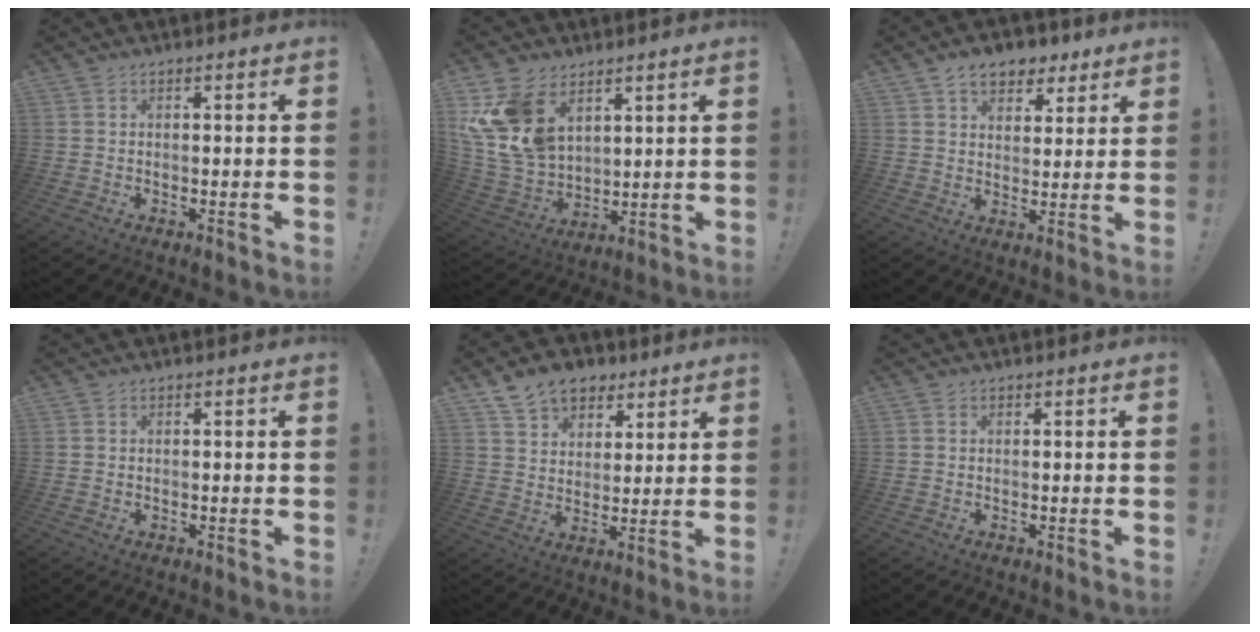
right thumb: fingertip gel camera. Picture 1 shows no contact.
{"total": 16.0, "force": [7.7, 10.8, 8.9], "torque": [-0.187, -0.047, 0.151]}
{"total": 9.0, "force": [5.6, 5.9, 3.8], "torque": [-0.050, -0.026, 0.105]}
{"total": 0.0}
{"total": 11.2, "force": [7.2, 7.6, 3.8], "torque": [-0.060, -0.042, 0.140]}
{"total": 0.0}